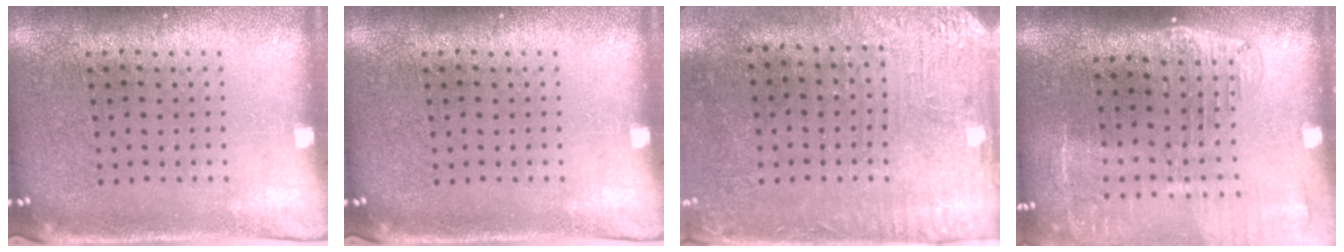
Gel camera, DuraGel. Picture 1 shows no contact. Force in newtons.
{"total": 0.0}
{"total": 3.2, "press": 2.7, "slide": 1.8}
{"total": 2.1, "press": 1.7, "slide": 1.2}